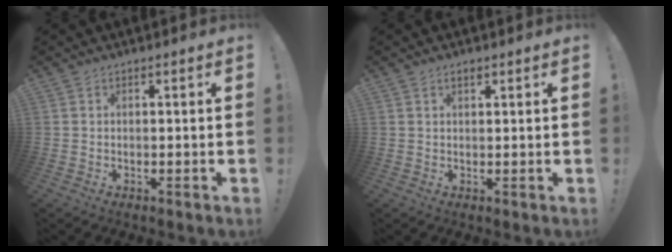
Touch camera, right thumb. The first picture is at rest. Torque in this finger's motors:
{"motor_torque": [-0.18, 0.18, 0.01, 0.01, 0.00]}